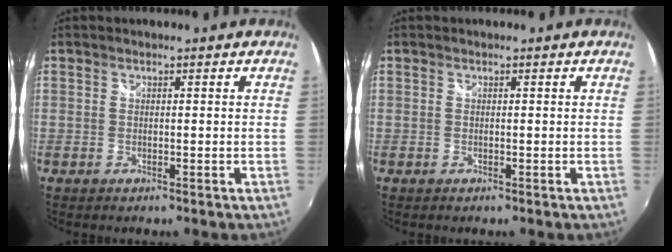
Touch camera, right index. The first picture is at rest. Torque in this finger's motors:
{"motor_torque": [-0.08, -0.06, 0.00, 0.01]}